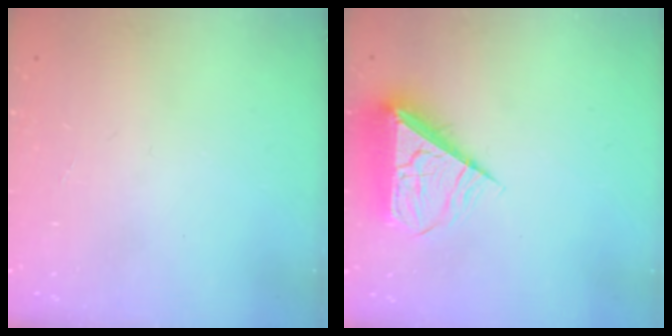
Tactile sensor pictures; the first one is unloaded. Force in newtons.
{"total": 8.5, "press": 8.4, "slide": 1.3}